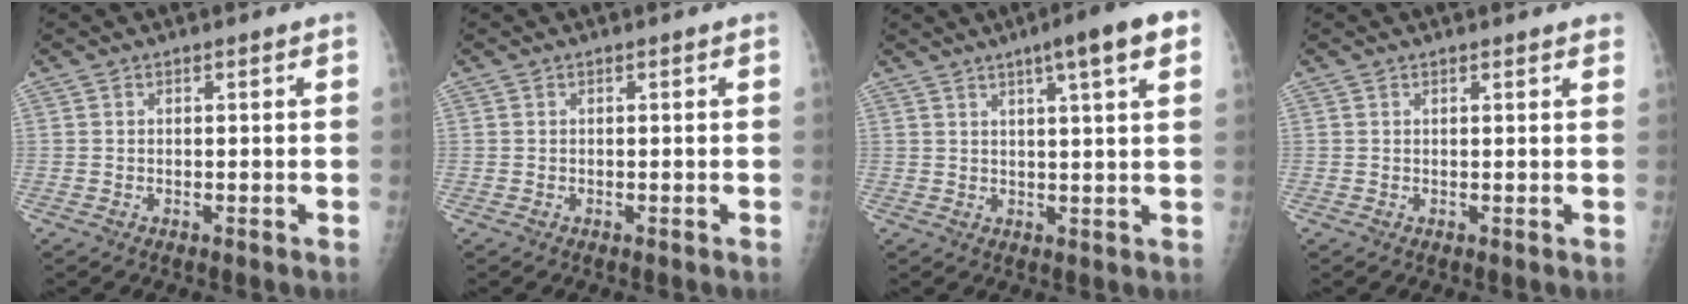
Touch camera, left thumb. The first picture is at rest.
{"total": 0.0}
{"total": 10.2, "force": [5.2, 1.1, 8.7], "torque": [-0.120, -0.001, 0.068]}
{"total": 2.0, "force": [1.8, 0.4, 0.8], "torque": [0.000, 0.000, 0.018]}